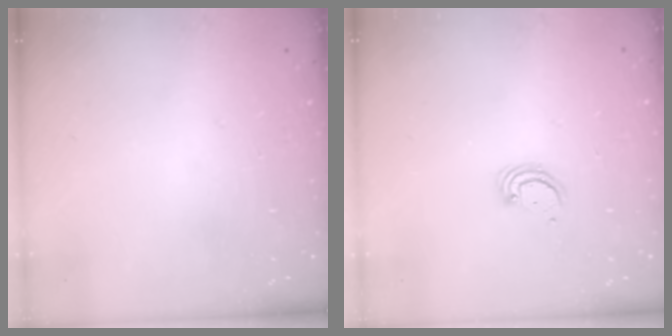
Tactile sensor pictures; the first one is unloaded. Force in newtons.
{"total": 2.5, "press": 2.5, "slide": 0.2}